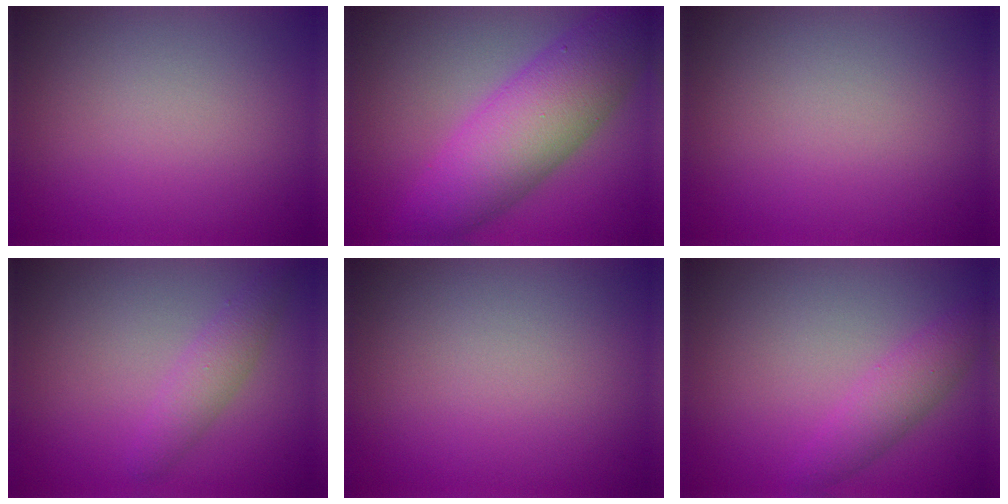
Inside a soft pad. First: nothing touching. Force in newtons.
{"total": 8.7, "press": 8.7, "slide": 0.1}
{"total": 0.0}
{"total": 2.2, "press": 2.2, "slide": 0.1}
{"total": 0.0}
{"total": 2.7, "press": 2.7, "slide": 0.1}